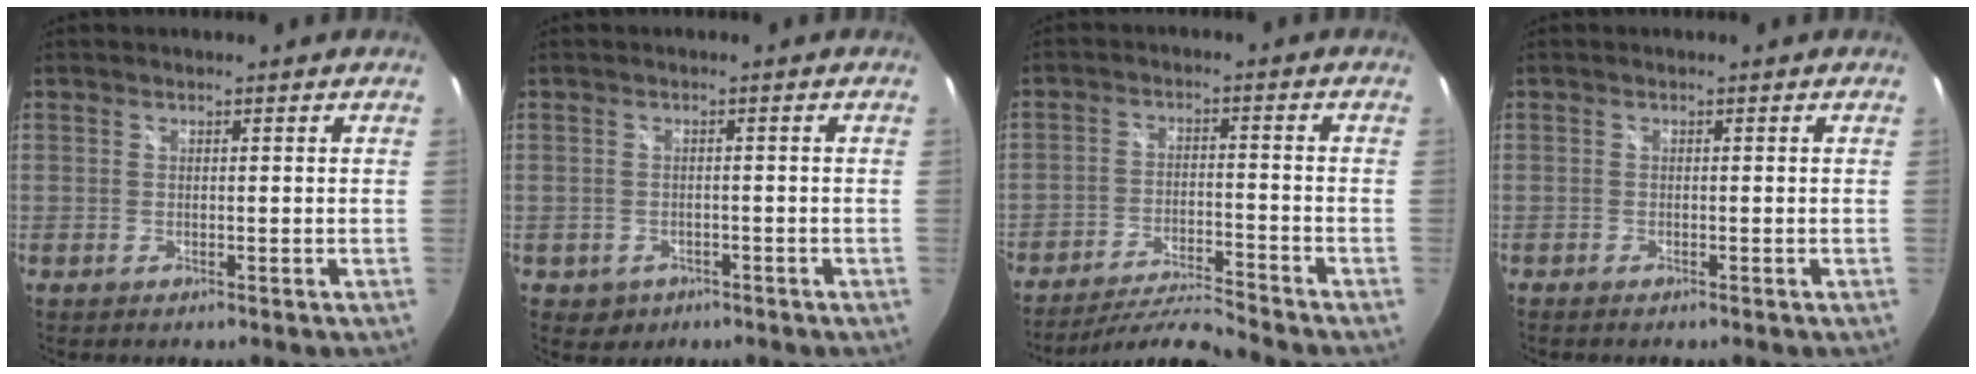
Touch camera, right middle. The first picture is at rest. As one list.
[{"total": 3.5, "force": [-1.3, 3.0, 1.1], "torque": [-0.033, -0.003, -0.009]}, {"total": 8.3, "force": [-8.0, -1.2, 1.8], "torque": [-0.059, 0.002, -0.144]}, {"total": 0.0}]